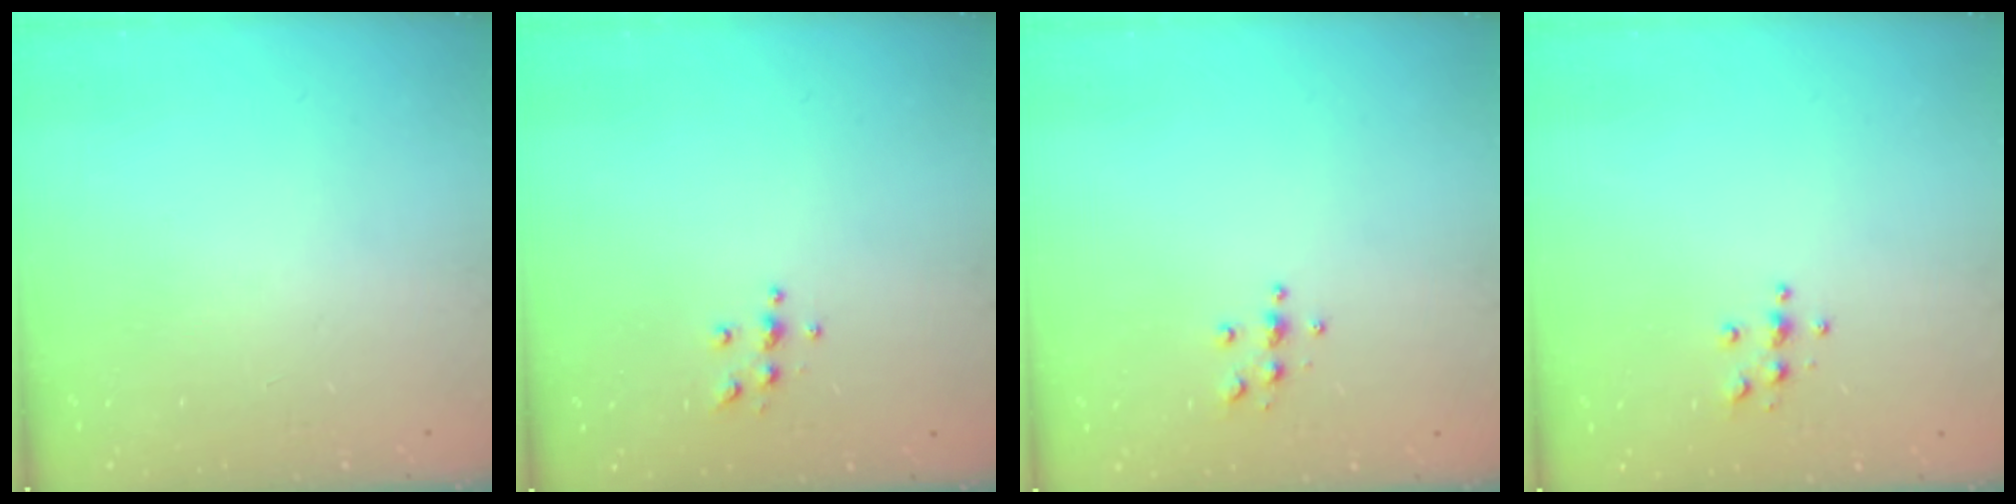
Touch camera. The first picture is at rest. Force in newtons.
{"total": 4.6, "press": 4.6, "slide": 0.5}
{"total": 3.9, "press": 3.9, "slide": 0.5}
{"total": 3.9, "press": 3.9, "slide": 0.4}